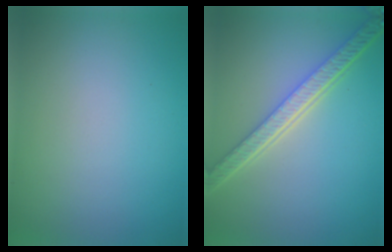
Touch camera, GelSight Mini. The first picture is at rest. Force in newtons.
{"total": 5.5, "press": 4.2, "slide": 3.5}